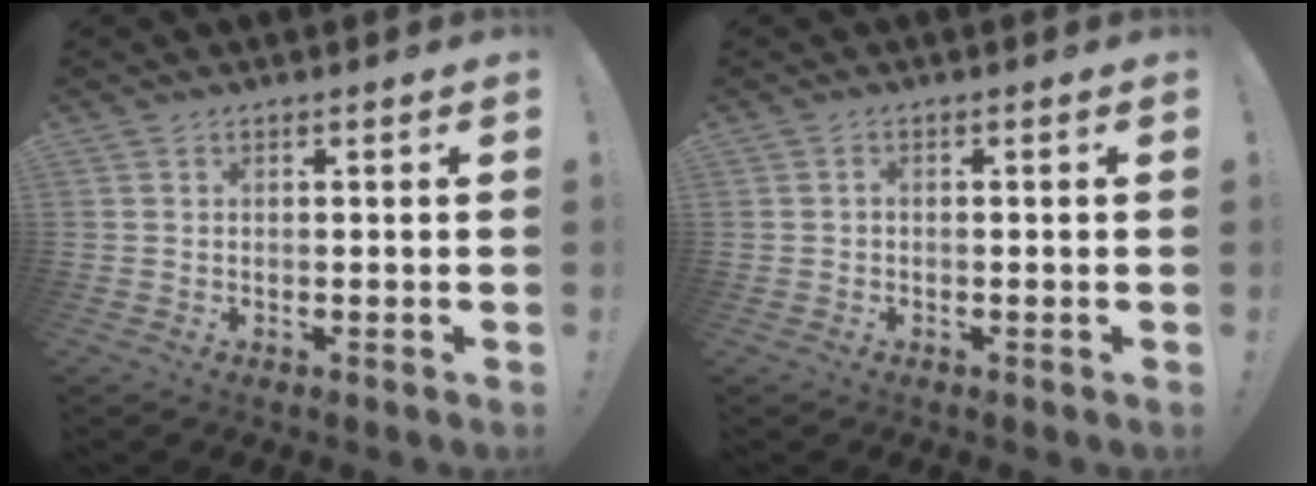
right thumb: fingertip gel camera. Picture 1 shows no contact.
{"total": 0.7, "force": [-0.6, 0.2, 0.2], "torque": [-0.006, 0.003, -0.011]}